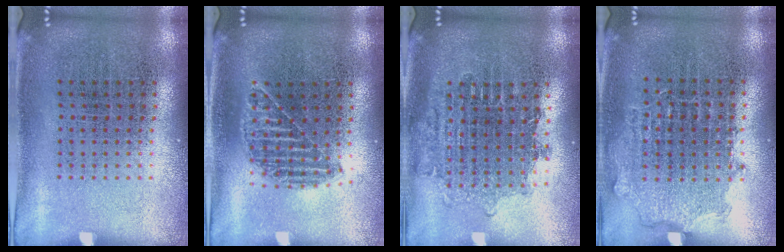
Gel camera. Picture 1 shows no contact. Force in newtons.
{"total": 1.2, "press": 1.1, "slide": 0.5}
{"total": 1.7, "press": 1.4, "slide": 1.0}
{"total": 0.8, "press": 0.8, "slide": 0.2}